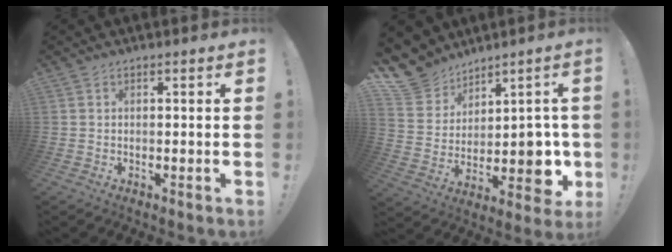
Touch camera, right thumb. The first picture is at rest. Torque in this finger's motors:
{"motor_torque": [0.63, 1.39, 0.66, 0.55, 0.02]}